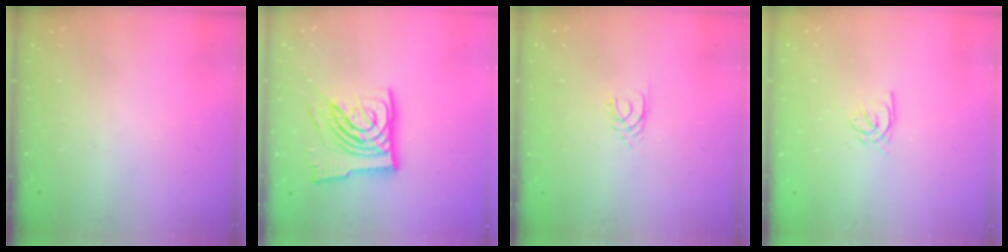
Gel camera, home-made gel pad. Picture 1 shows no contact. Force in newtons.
{"total": 14.1, "press": 13.9, "slide": 2.0}
{"total": 1.7, "press": 1.7, "slide": 0.2}
{"total": 3.3, "press": 3.3, "slide": 0.3}